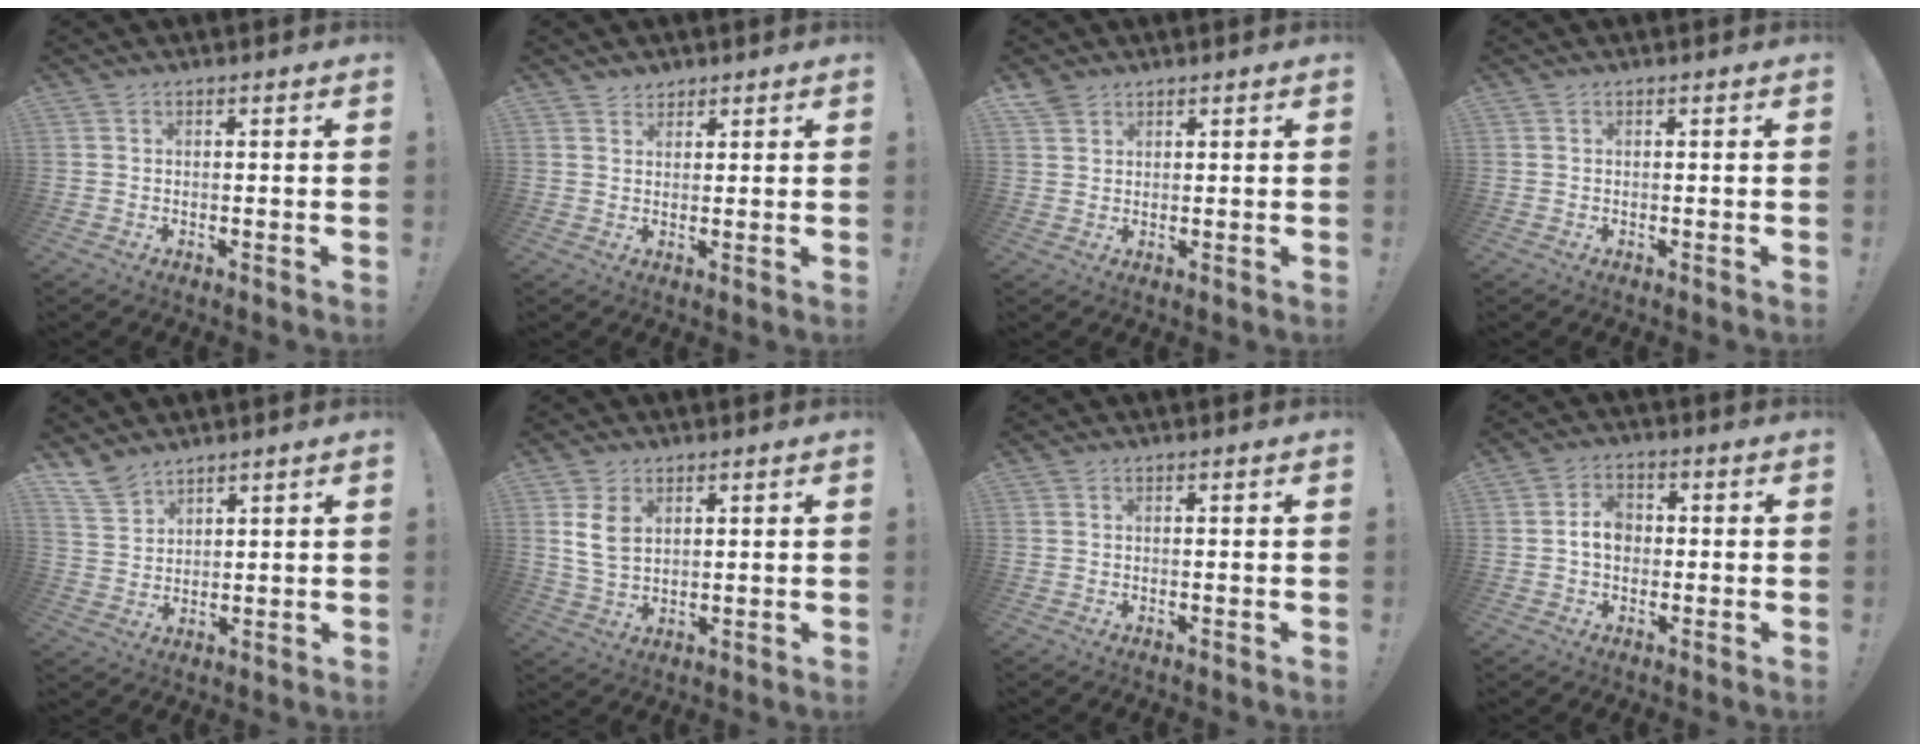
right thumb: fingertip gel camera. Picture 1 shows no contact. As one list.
[{"total": 2.4, "force": [2.1, 1.3, 0.0], "torque": [0.004, -0.013, 0.038]}, {"total": 2.8, "force": [2.3, 1.4, 0.9], "torque": [-0.020, -0.011, 0.044]}, {"total": 0.0}, {"total": 7.7, "force": [6.3, 3.9, 2.0], "torque": [-0.042, -0.042, 0.124]}, {"total": 7.2, "force": [2.8, 4.9, 4.5], "torque": [-0.077, -0.006, 0.054]}, {"total": 0.0}, {"total": 5.9, "force": [-0.2, 4.2, 4.1], "torque": [-0.066, 0.013, -0.003]}]